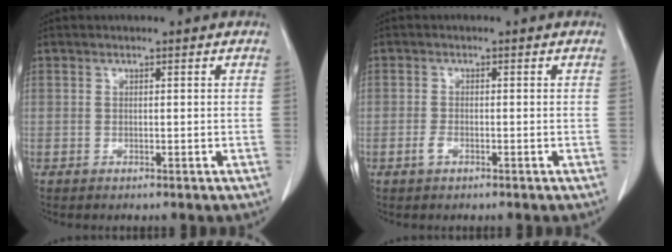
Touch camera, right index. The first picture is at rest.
{"total": 1.3, "force": [-0.7, 0.6, 1.0], "torque": [-0.022, 0.001, -0.011]}